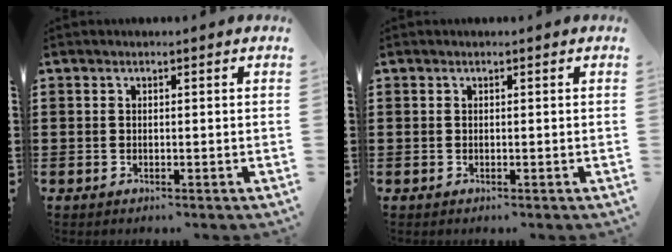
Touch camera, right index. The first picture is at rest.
{"total": 0.0}